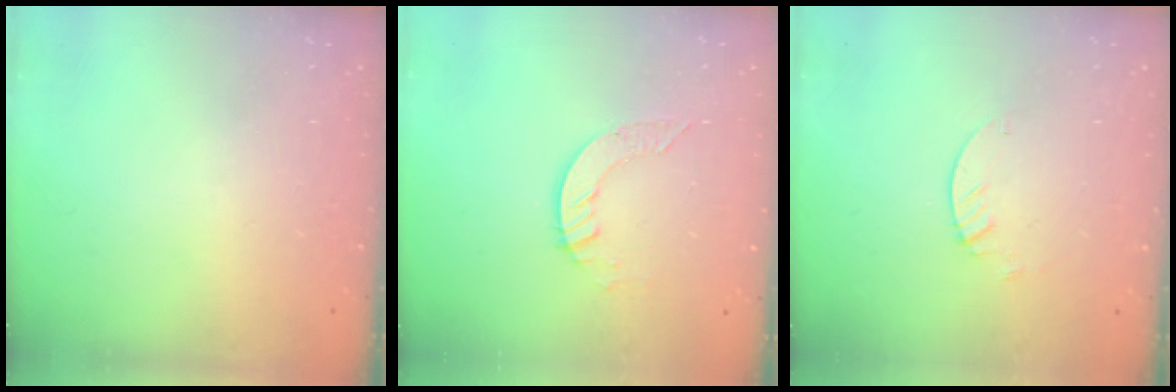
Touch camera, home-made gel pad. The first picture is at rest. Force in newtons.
{"total": 4.0, "press": 4.0, "slide": 0.2}
{"total": 1.3, "press": 1.3, "slide": 0.1}